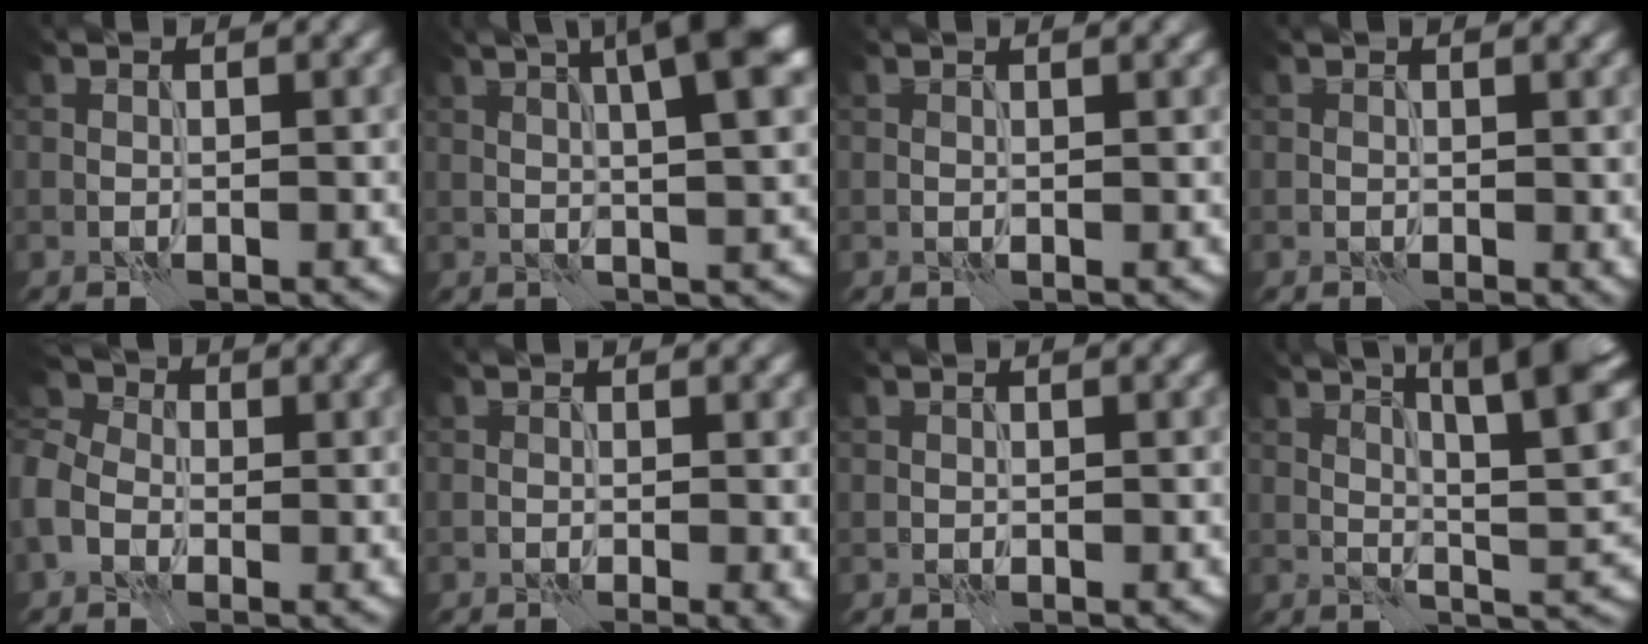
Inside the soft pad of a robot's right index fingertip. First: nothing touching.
{"total": 9.3, "force": [3.4, 2.5, 8.3], "torque": [-0.091, 0.025, 0.041]}
{"total": 1.0, "force": [0.7, 0.4, 0.6], "torque": [-0.004, 0.000, 0.003]}
{"total": 1.2, "force": [0.5, 0.4, 1.0], "torque": [-0.007, -0.003, 0.010]}
{"total": 5.6, "force": [-0.9, 4.6, 3.2], "torque": [-0.082, 0.007, -0.019]}
{"total": 2.8, "force": [0.1, 1.0, 2.6], "torque": [-0.014, 0.000, 0.003]}
{"total": 0.0}
{"total": 12.3, "force": [5.8, 3.8, 10.2], "torque": [-0.135, 0.023, 0.073]}